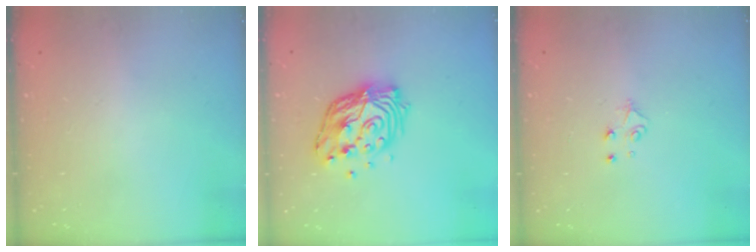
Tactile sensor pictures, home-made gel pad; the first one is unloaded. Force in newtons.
{"total": 14.3, "press": 14.2, "slide": 1.2}
{"total": 4.8, "press": 4.8, "slide": 0.5}